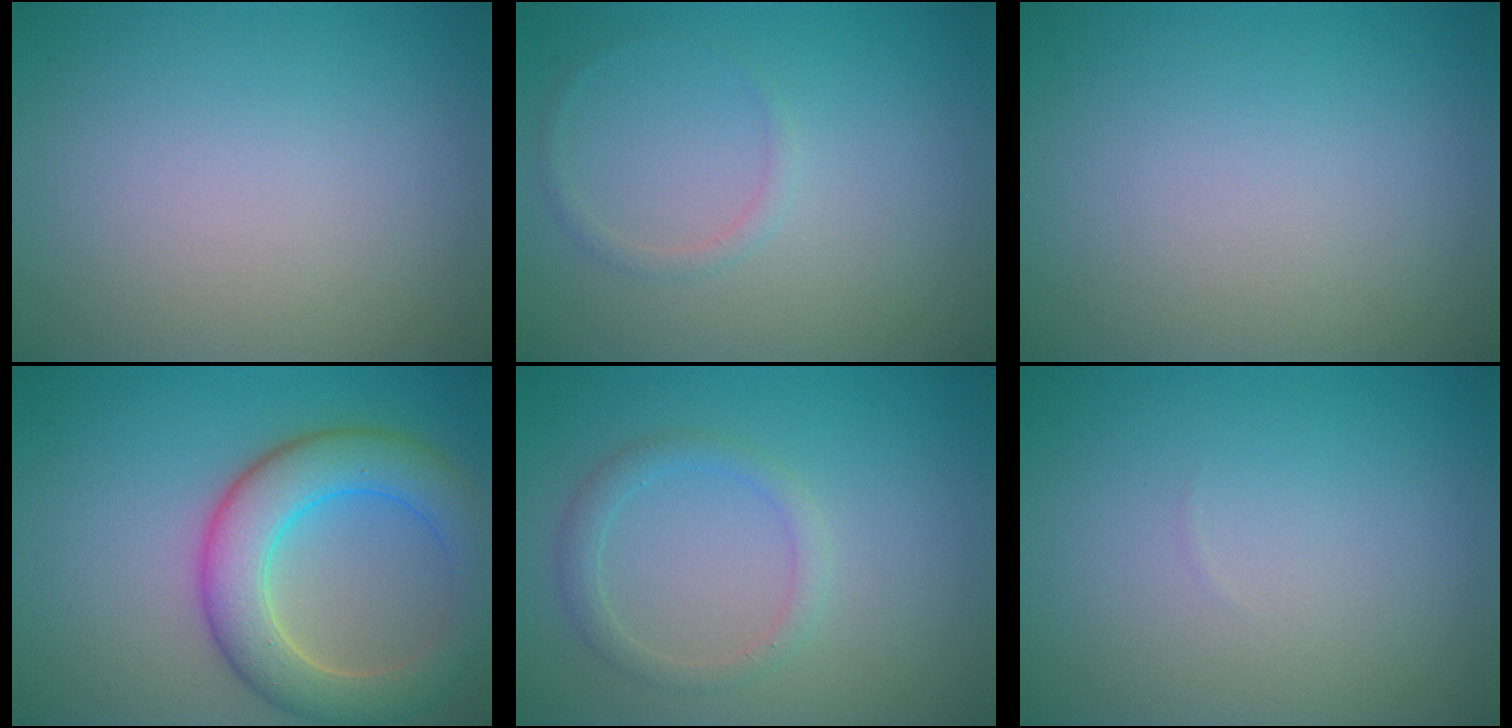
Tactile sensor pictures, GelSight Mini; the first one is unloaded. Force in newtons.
{"total": 0.8, "press": 0.8, "slide": 0.0}
{"total": 0.0}
{"total": 7.0, "press": 7.0, "slide": 0.5}
{"total": 1.8, "press": 1.8, "slide": 0.2}
{"total": 0.0}